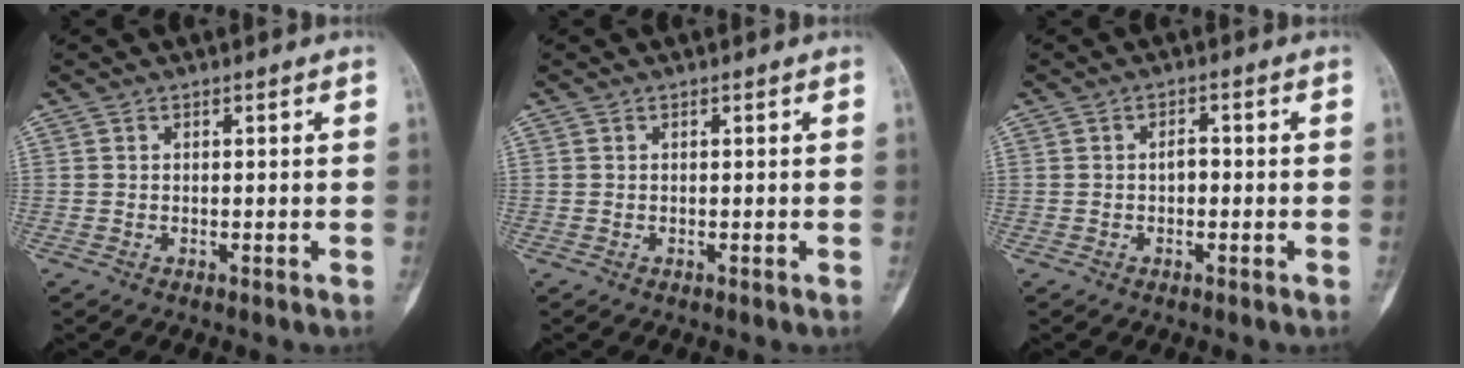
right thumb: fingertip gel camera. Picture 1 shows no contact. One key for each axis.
{"total": 0.0}
{"total": 1.8, "fx": -0.3, "fy": 1.2, "fz": 1.3, "tx": -0.011, "ty": 0.007, "tz": -0.008}